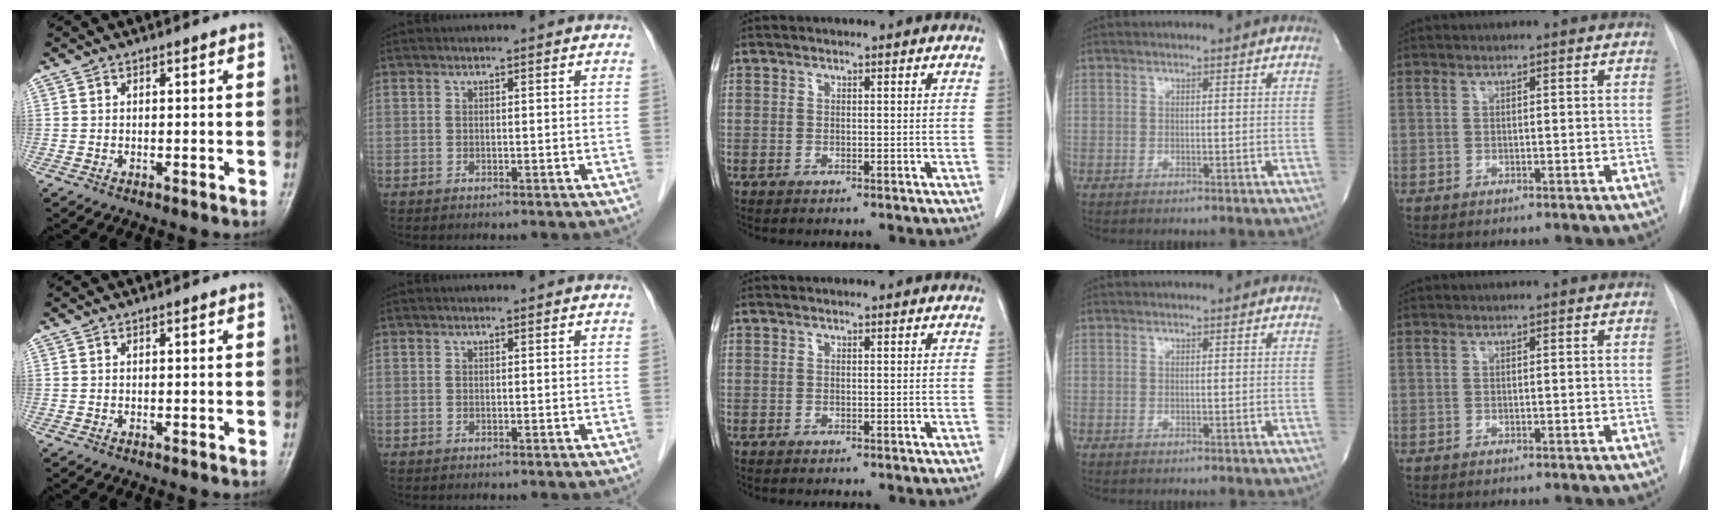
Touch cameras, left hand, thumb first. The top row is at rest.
{}